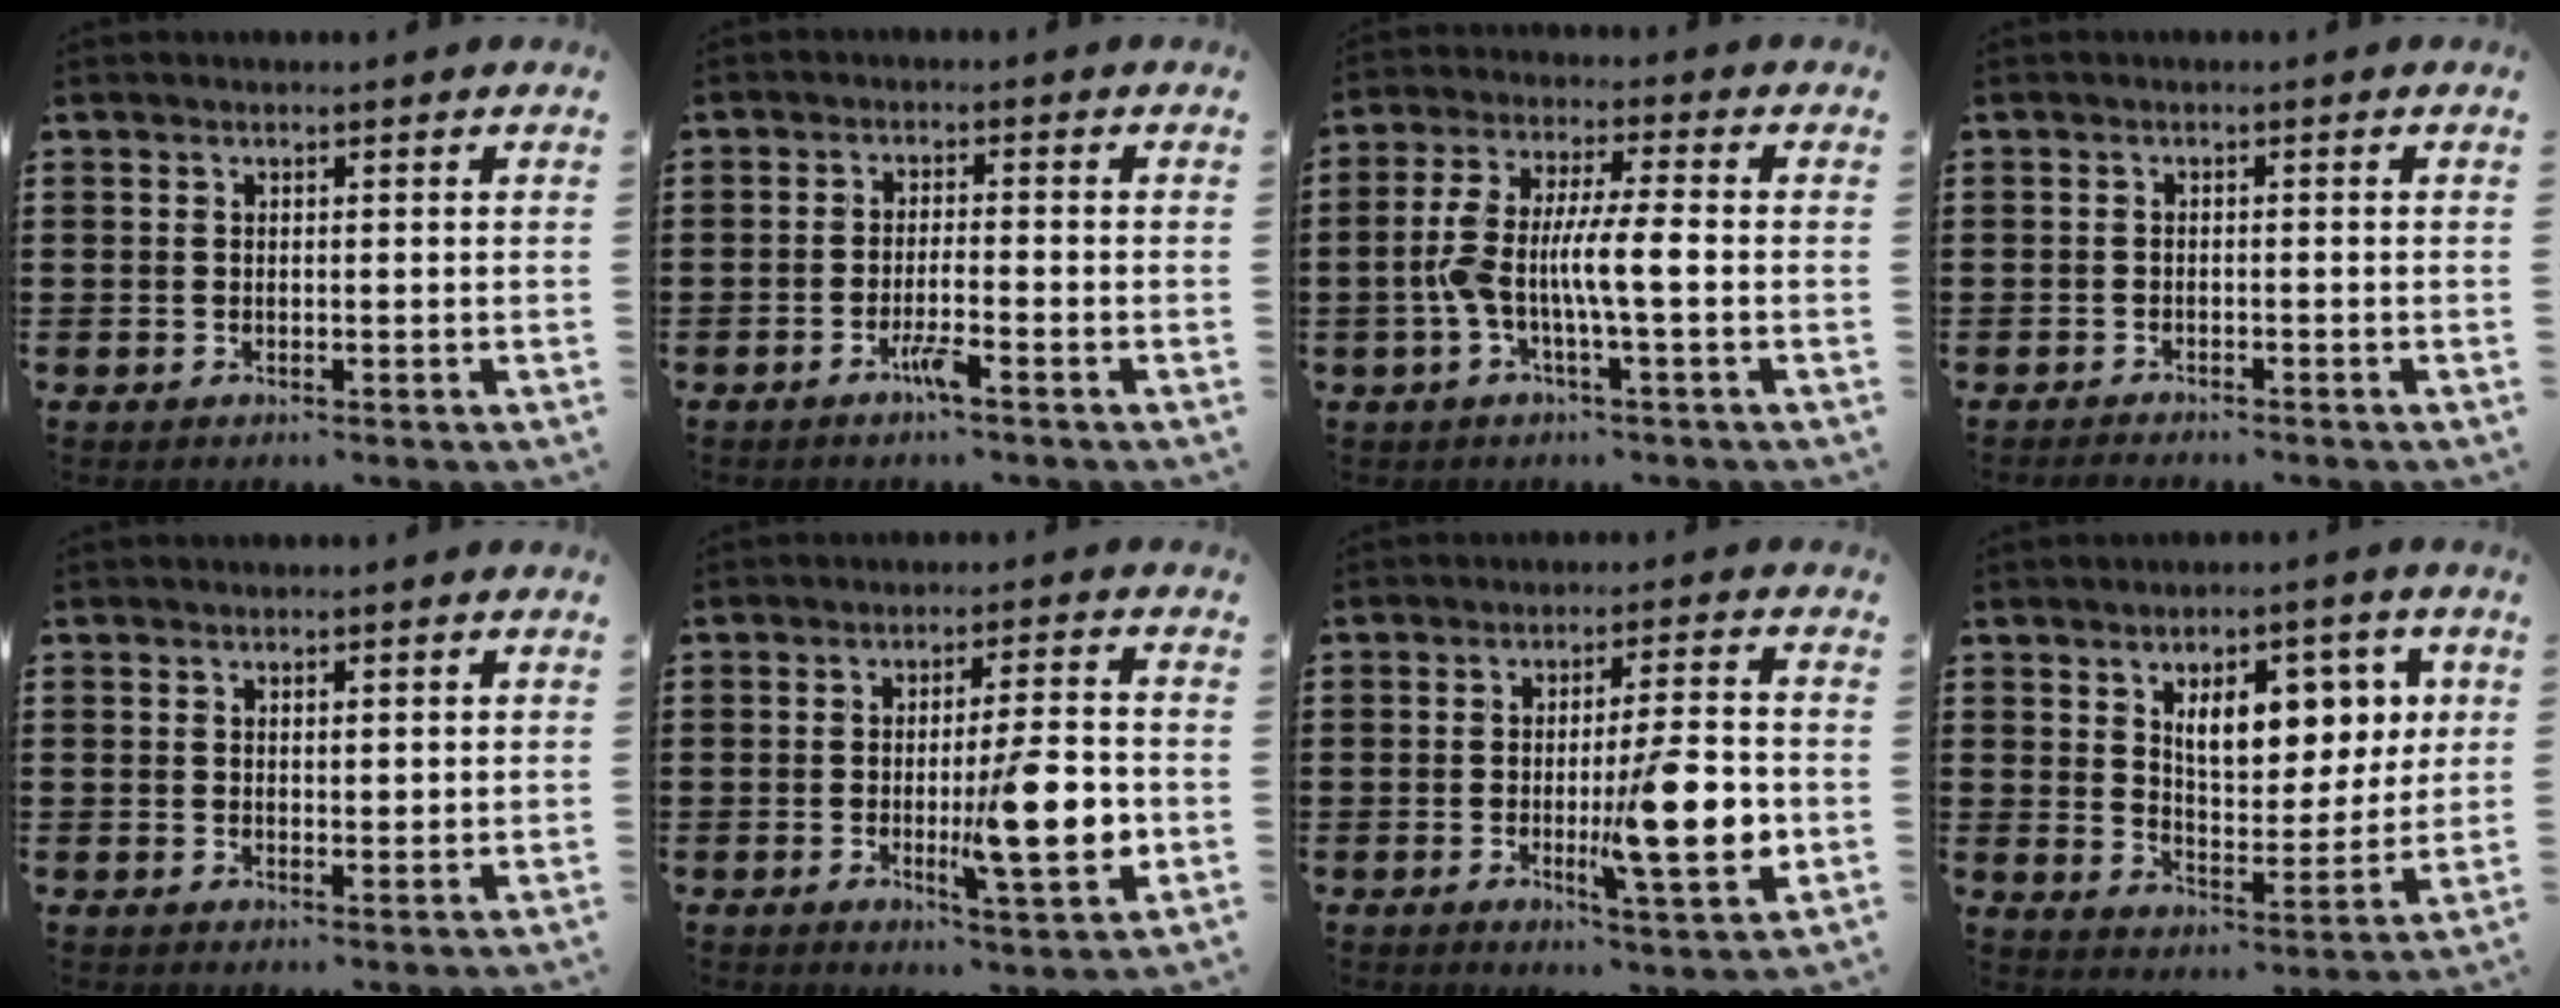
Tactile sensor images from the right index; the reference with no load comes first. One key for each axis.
{"total": 3.3, "fx": -2.2, "fy": 0.0, "fz": 2.4, "tx": -0.048, "ty": -0.006, "tz": -0.041}
{"total": 7.6, "fx": -1.7, "fy": 1.5, "fz": 7.3, "tx": -0.149, "ty": -0.003, "tz": -0.038}
{"total": 1.1, "fx": -1.1, "fy": 0.0, "fz": -0.1, "tx": -0.001, "ty": 0.003, "tz": -0.023}
{"total": 1.0, "fx": 0.7, "fy": 0.4, "fz": 0.4, "tx": -0.009, "ty": 0.006, "tz": 0.013}
{"total": 11.7, "fx": -1.8, "fy": 2.4, "fz": 11.3, "tx": -0.165, "ty": -0.012, "tz": -0.030}
{"total": 13.0, "fx": -1.9, "fy": 2.7, "fz": 12.5, "tx": -0.187, "ty": -0.012, "tz": -0.031}
{"total": 9.0, "fx": 4.0, "fy": 4.8, "fz": 6.5, "tx": -0.104, "ty": -0.003, "tz": 0.064}